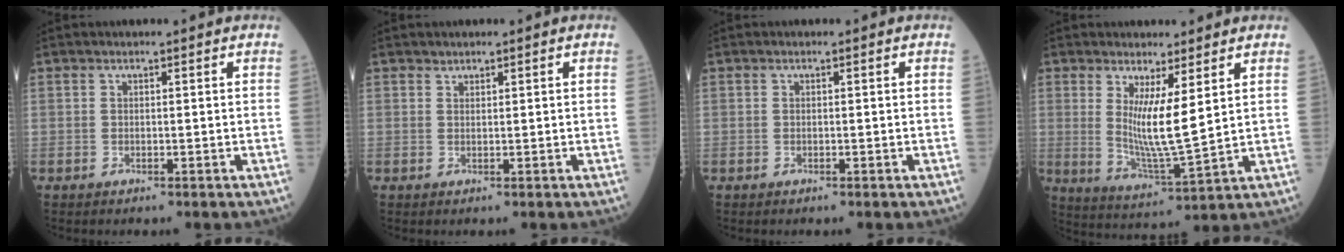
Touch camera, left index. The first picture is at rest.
{"total": 0.6, "force": [0.6, 0.2, -0.1], "torque": [-0.001, 0.001, 0.010]}
{"total": 0.0}
{"total": 7.7, "force": [2.3, 0.3, 7.3], "torque": [-0.145, -0.028, 0.047]}